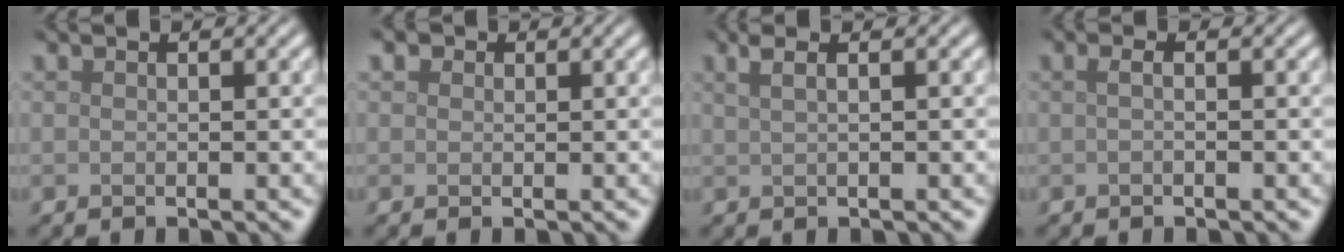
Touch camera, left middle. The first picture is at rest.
{"total": 0.9, "force": [0.4, 0.7, 0.3], "torque": [-0.004, 0.000, 0.000]}
{"total": 3.0, "force": [1.7, 1.3, 2.1], "torque": [-0.021, 0.008, 0.003]}
{"total": 0.9, "force": [0.0, 0.3, 0.9], "torque": [-0.016, 0.001, -0.002]}